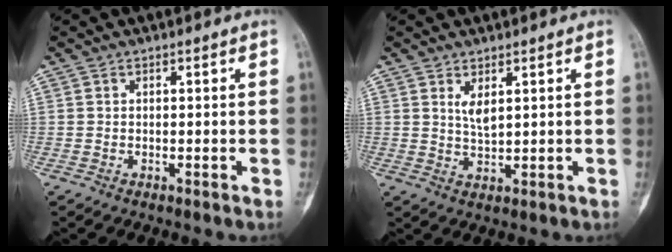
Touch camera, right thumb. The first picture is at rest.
{"total": 2.9, "force": [1.4, 0.8, 2.4], "torque": [-0.047, -0.017, 0.034]}